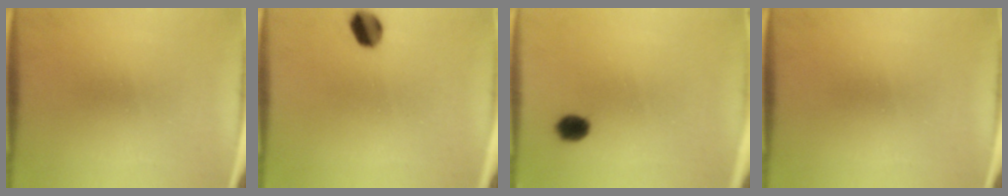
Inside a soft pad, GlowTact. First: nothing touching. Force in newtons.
{"total": 5.6}
{"total": 4.4}
{"total": 0.0}